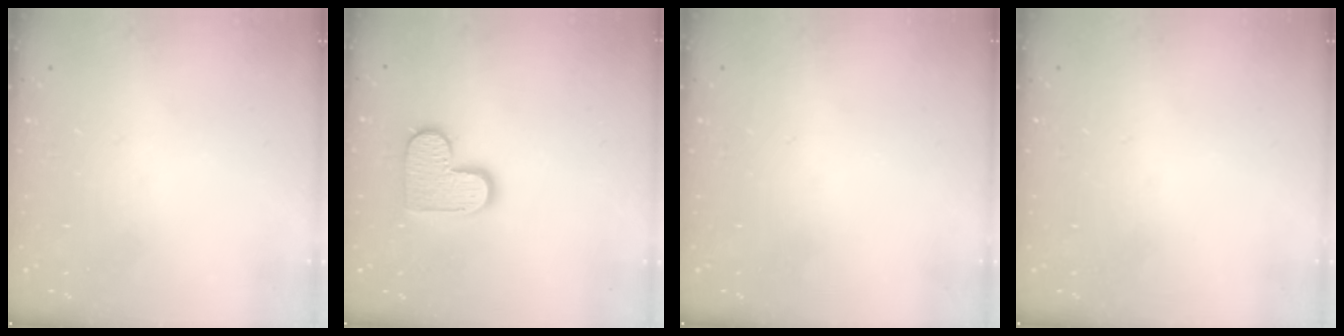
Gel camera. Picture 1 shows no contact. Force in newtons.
{"total": 11.0, "press": 11.0, "slide": 0.7}
{"total": 0.0}
{"total": 0.0}